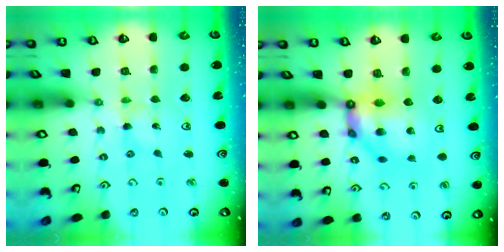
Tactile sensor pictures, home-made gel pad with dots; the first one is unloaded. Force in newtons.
{"total": 10.3, "press": 10.3, "slide": 0.7}